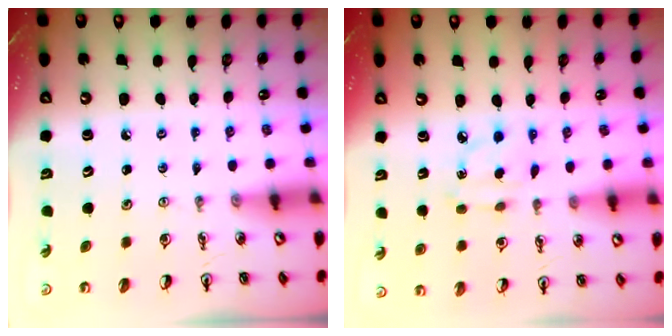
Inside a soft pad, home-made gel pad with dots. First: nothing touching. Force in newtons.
{"total": 2.8, "press": 2.8, "slide": 0.4}